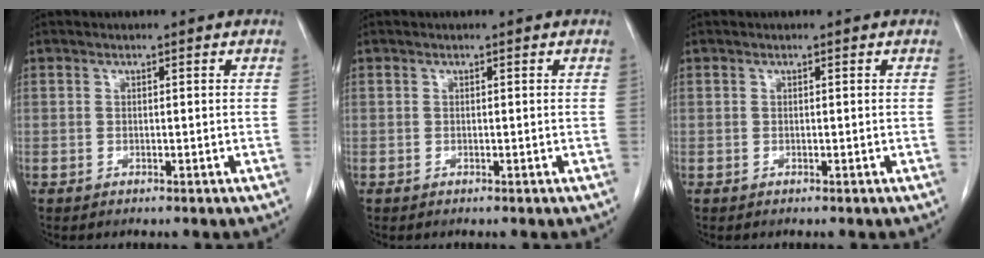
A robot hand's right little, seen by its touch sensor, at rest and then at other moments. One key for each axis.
{"total": 0.0}
{"total": 0.0}